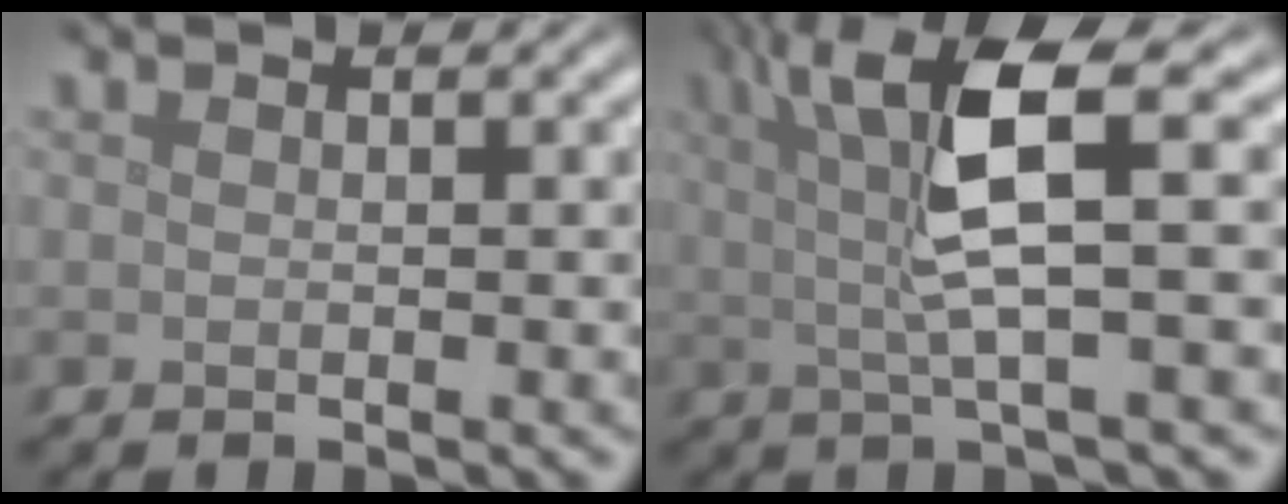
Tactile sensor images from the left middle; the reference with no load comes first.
{"total": 7.5, "force": [2.0, 1.6, 7.1], "torque": [-0.130, 0.007, 0.033]}